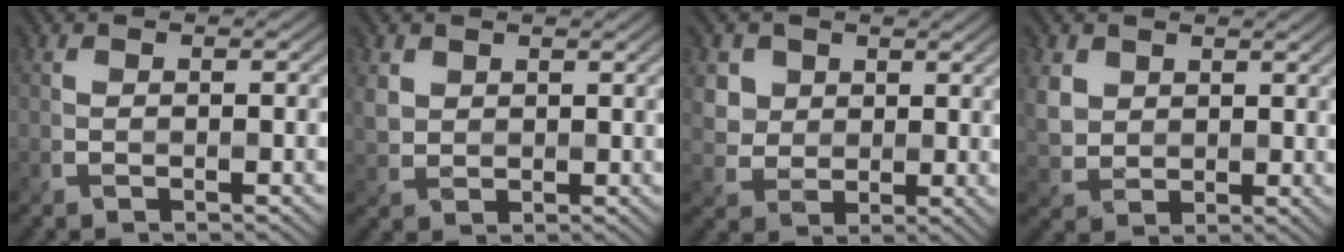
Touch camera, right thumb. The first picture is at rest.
{"total": 3.0, "force": [1.6, 2.4, 0.8], "torque": [-0.034, 0.000, 0.034]}
{"total": 5.3, "force": [2.7, 4.3, 1.6], "torque": [-0.062, -0.012, 0.054]}
{"total": 4.9, "force": [2.3, 3.8, 2.0], "torque": [-0.067, -0.001, 0.045]}